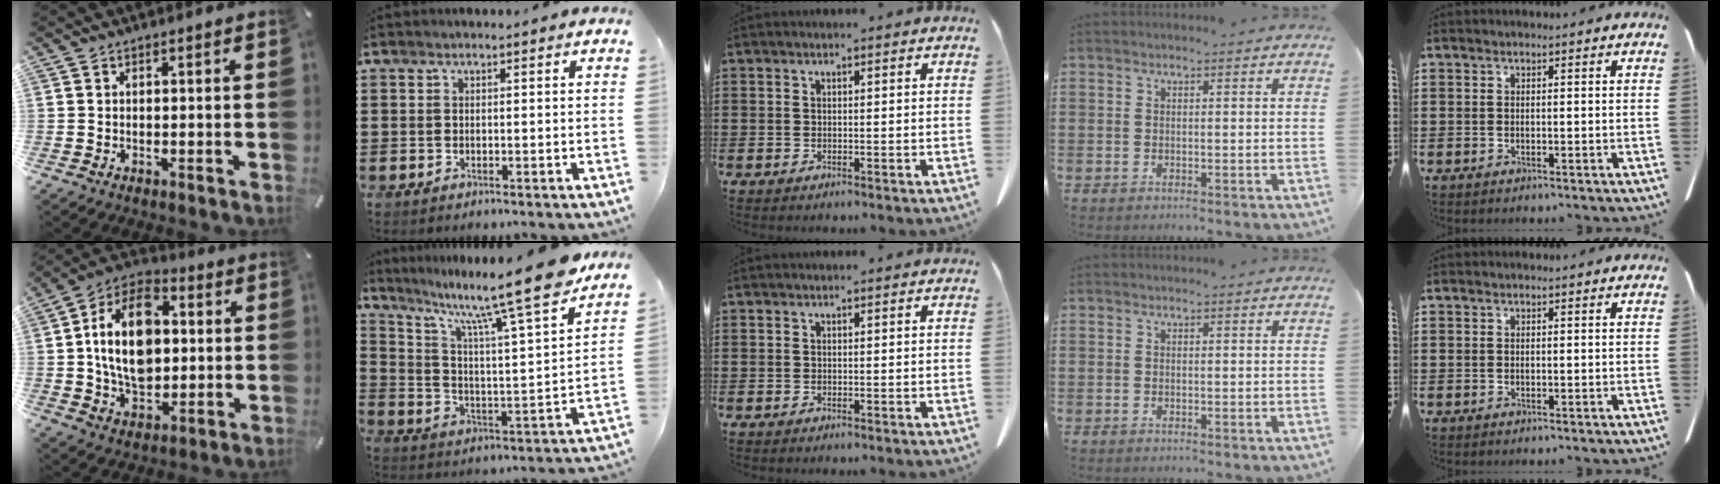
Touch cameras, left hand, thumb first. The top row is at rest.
{"thumb": {"total": 17.1, "force": [1.2, 11.9, 12.2], "torque": [-0.242, 0.008, 0.016]}, "index": {"total": 13.8, "force": [11.0, 0.3, 8.3], "torque": [-0.171, -0.070, 0.177]}}